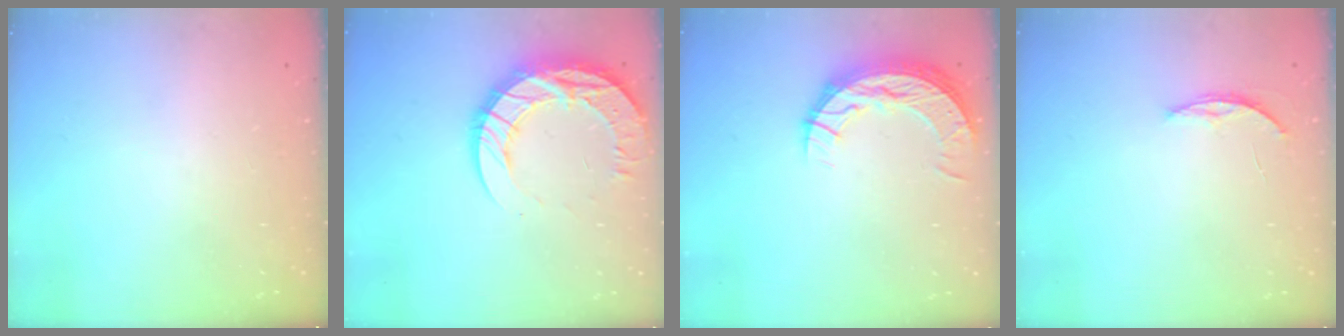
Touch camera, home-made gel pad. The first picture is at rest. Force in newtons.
{"total": 16.8, "press": 16.7, "slide": 1.7}
{"total": 9.9, "press": 9.9, "slide": 0.7}
{"total": 3.7, "press": 3.7, "slide": 0.5}